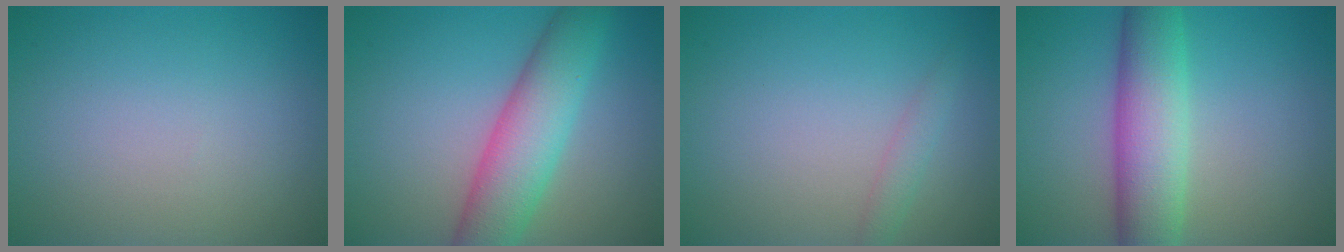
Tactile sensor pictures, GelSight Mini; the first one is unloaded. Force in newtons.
{"total": 6.8, "press": 6.8, "slide": 0.3}
{"total": 1.3, "press": 1.3, "slide": 0.1}
{"total": 7.0, "press": 7.0, "slide": 0.2}